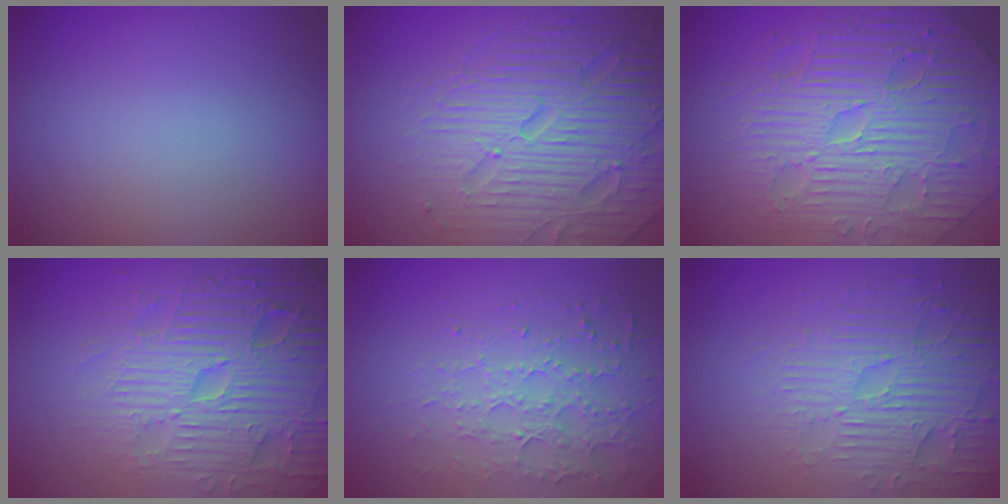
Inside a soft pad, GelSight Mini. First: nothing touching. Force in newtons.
{"total": 7.3, "press": 7.1, "slide": 1.5}
{"total": 9.3, "press": 7.0, "slide": 6.0}
{"total": 7.8, "press": 7.6, "slide": 1.7}
{"total": 3.4, "press": 3.2, "slide": 1.0}
{"total": 4.6, "press": 4.2, "slide": 1.9}